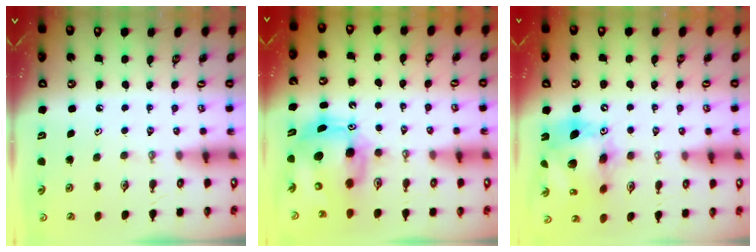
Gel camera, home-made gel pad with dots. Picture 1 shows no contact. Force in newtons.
{"total": 9.5, "press": 9.2, "slide": 2.1}
{"total": 17.0, "press": 16.9, "slide": 1.9}